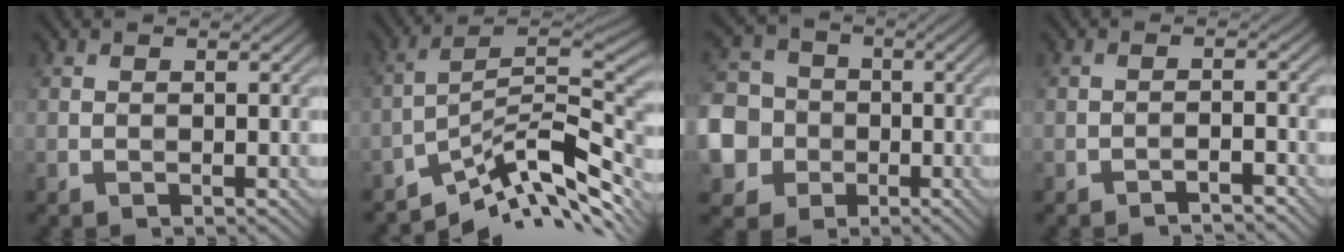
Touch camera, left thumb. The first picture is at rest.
{"total": 11.8, "force": [-8.1, 3.4, 7.8], "torque": [-0.125, 0.015, -0.151]}
{"total": 10.7, "force": [-3.2, 9.6, 3.5], "torque": [-0.116, -0.024, -0.086]}
{"total": 1.9, "force": [-1.8, 0.1, 0.7], "torque": [-0.009, 0.008, -0.035]}